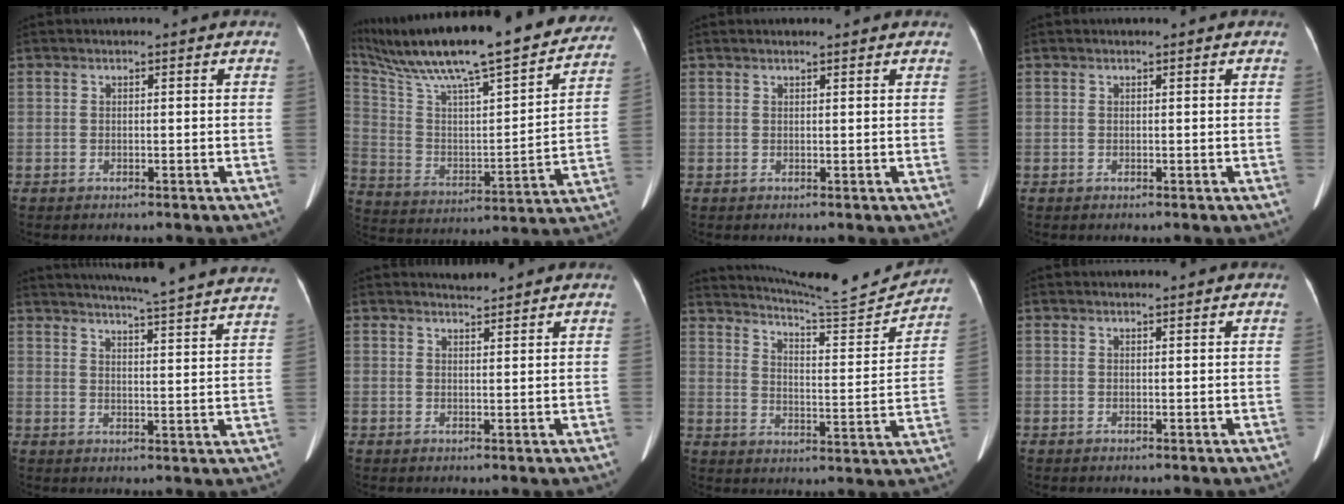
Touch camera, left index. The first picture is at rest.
{"total": 31.7, "force": [26.6, 4.7, 16.4], "torque": [-0.293, -0.013, 0.390]}
{"total": 2.1, "force": [1.9, 0.2, 0.9], "torque": [-0.012, 0.019, 0.025]}
{"total": 0.0}
{"total": 25.4, "force": [23.6, 0.0, 9.3], "torque": [-0.142, -0.054, 0.280]}
{"total": 2.0, "force": [1.9, -0.2, 0.0], "torque": [-0.006, 0.006, 0.036]}
{"total": 15.6, "force": [15.3, -0.6, 3.0], "torque": [-0.058, -0.050, 0.213]}
{"total": 1.4, "force": [1.4, 0.1, 0.4], "torque": [-0.009, 0.010, 0.020]}